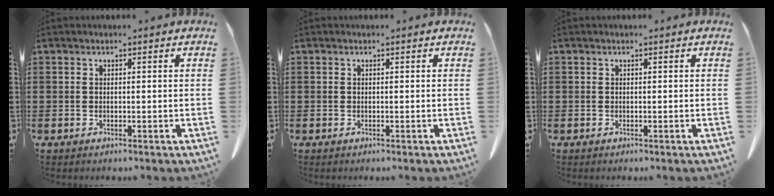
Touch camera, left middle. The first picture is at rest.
{"total": 0.0}
{"total": 0.0}